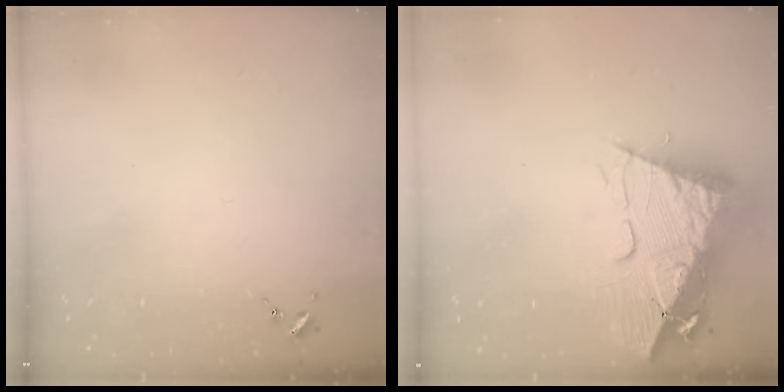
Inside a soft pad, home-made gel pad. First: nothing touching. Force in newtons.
{"total": 15.3, "press": 15.2, "slide": 1.8}